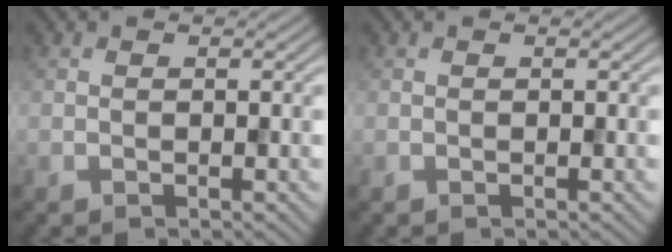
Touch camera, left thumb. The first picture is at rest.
{"total": 0.0}